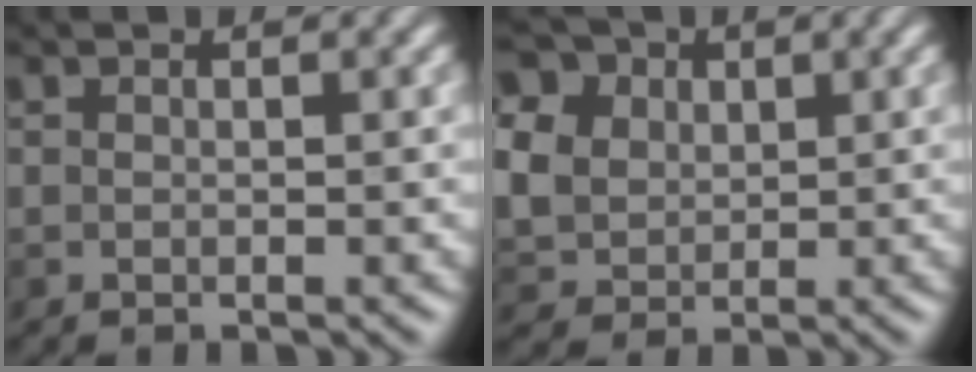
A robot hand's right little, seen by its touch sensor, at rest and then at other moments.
{"total": 12.0, "force": [4.8, 9.3, 5.9], "torque": [-0.152, 0.028, 0.085]}